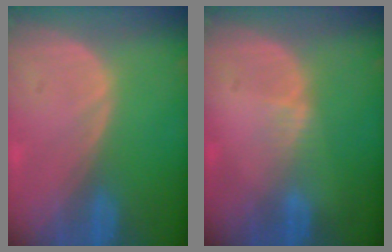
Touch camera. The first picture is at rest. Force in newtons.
{"total": 1.3, "press": 1.3, "slide": 0.2}